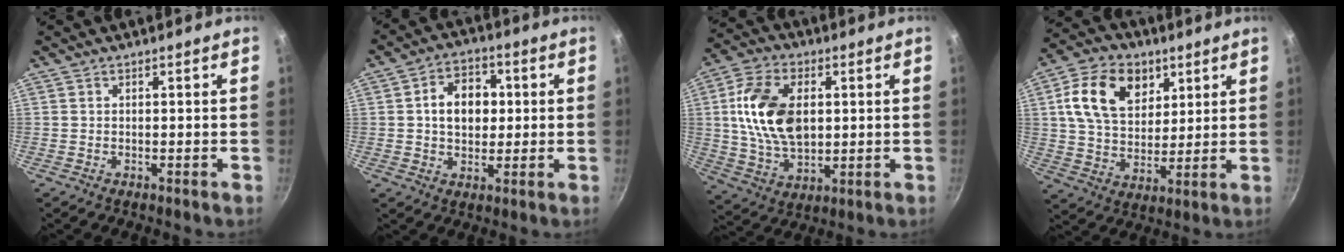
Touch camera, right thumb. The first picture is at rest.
{"total": 9.6, "force": [1.1, 7.0, 6.5], "torque": [-0.068, 0.012, 0.011]}
{"total": 16.3, "force": [2.4, 10.3, 12.4], "torque": [-0.213, -0.004, 0.044]}
{"total": 15.6, "force": [5.9, 11.0, 9.4], "torque": [-0.140, -0.011, 0.098]}